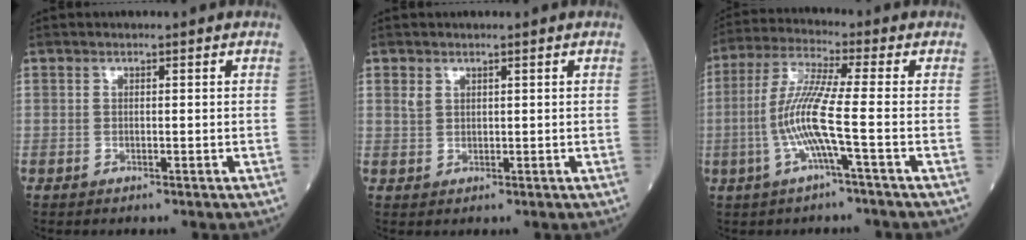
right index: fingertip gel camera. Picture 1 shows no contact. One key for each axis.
{"total": 2.0, "fx": 1.5, "fy": 1.2, "fz": 0.6, "tx": -0.011, "ty": 0.001, "tz": 0.033}
{"total": 9.1, "fx": -2.0, "fy": -0.5, "fz": 8.8, "tx": -0.187, "ty": 0.004, "tz": -0.047}